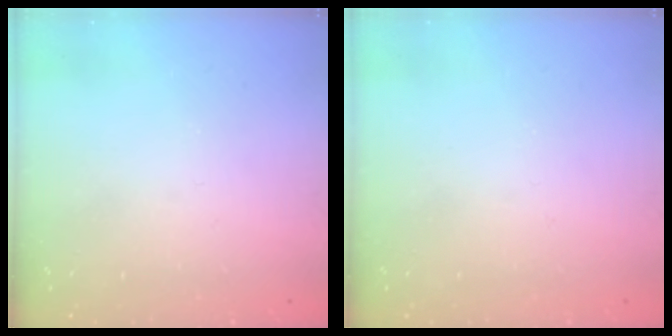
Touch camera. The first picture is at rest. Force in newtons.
{"total": 2.6, "press": 2.5, "slide": 0.3}